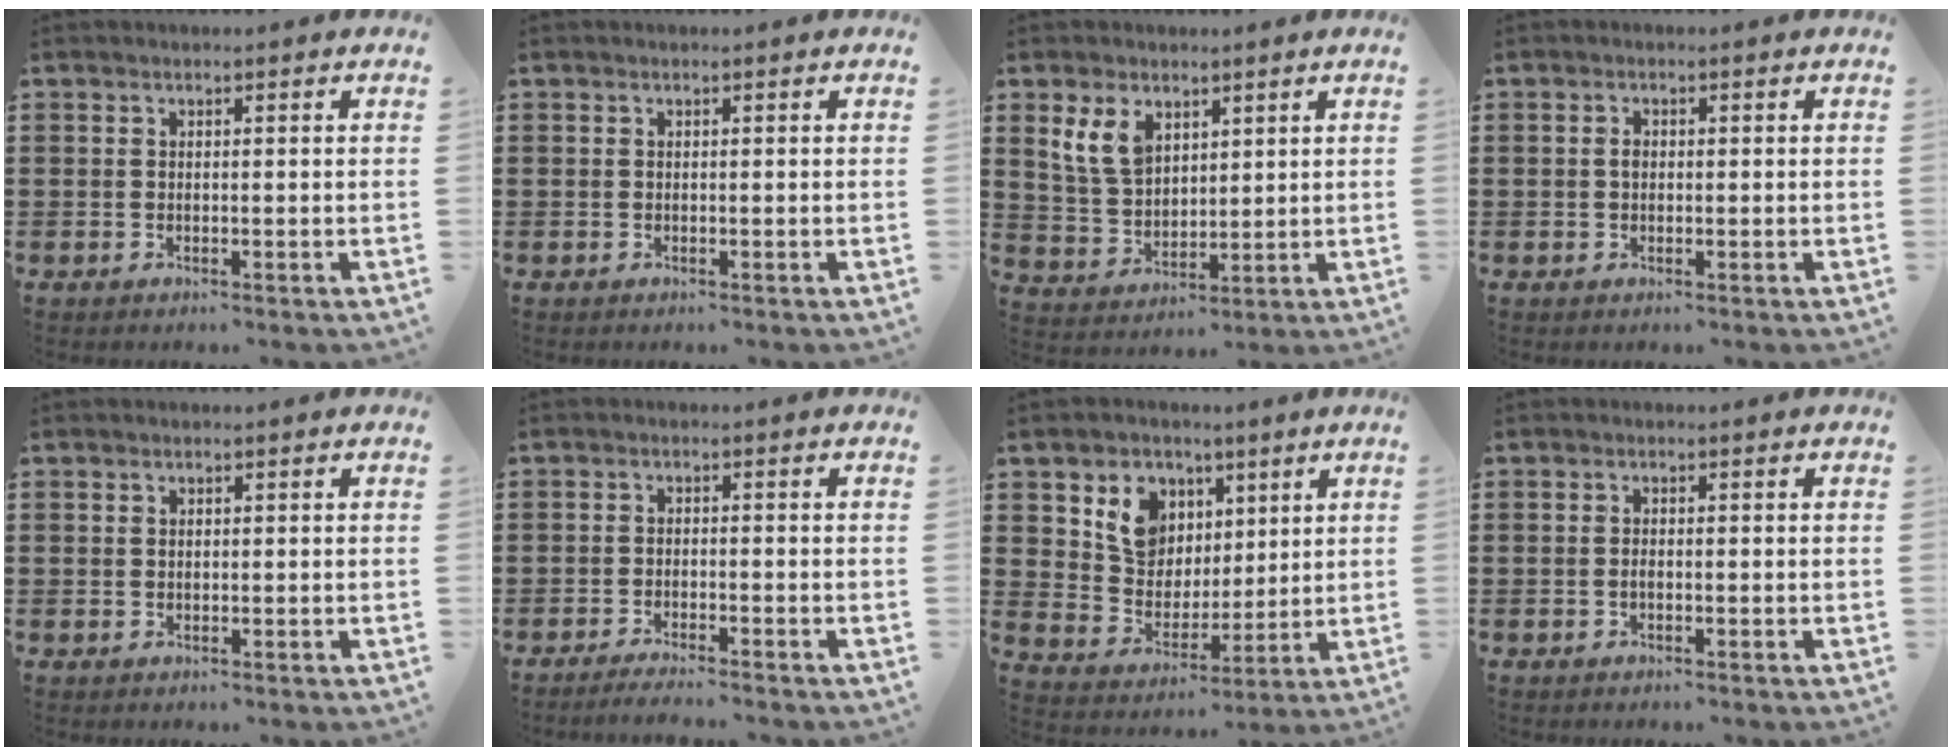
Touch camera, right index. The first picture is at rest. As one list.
[{"total": 0.0}, {"total": 6.8, "force": [3.3, 4.6, 3.8], "torque": [-0.107, 0.009, 0.059]}, {"total": 1.2, "force": [0.0, 0.8, 1.0], "torque": [-0.021, 0.003, 0.000]}, {"total": 0.6, "force": [0.3, 0.5, 0.2], "torque": [-0.005, 0.003, 0.007]}, {"total": 2.0, "force": [-1.9, -0.1, 0.4], "torque": [-0.008, 0.001, -0.037]}, {"total": 8.4, "force": [4.1, 7.0, 2.3], "torque": [-0.072, -0.001, 0.078]}, {"total": 0.8, "force": [-0.2, 0.3, 0.6], "torque": [-0.015, -0.003, -0.003]}]